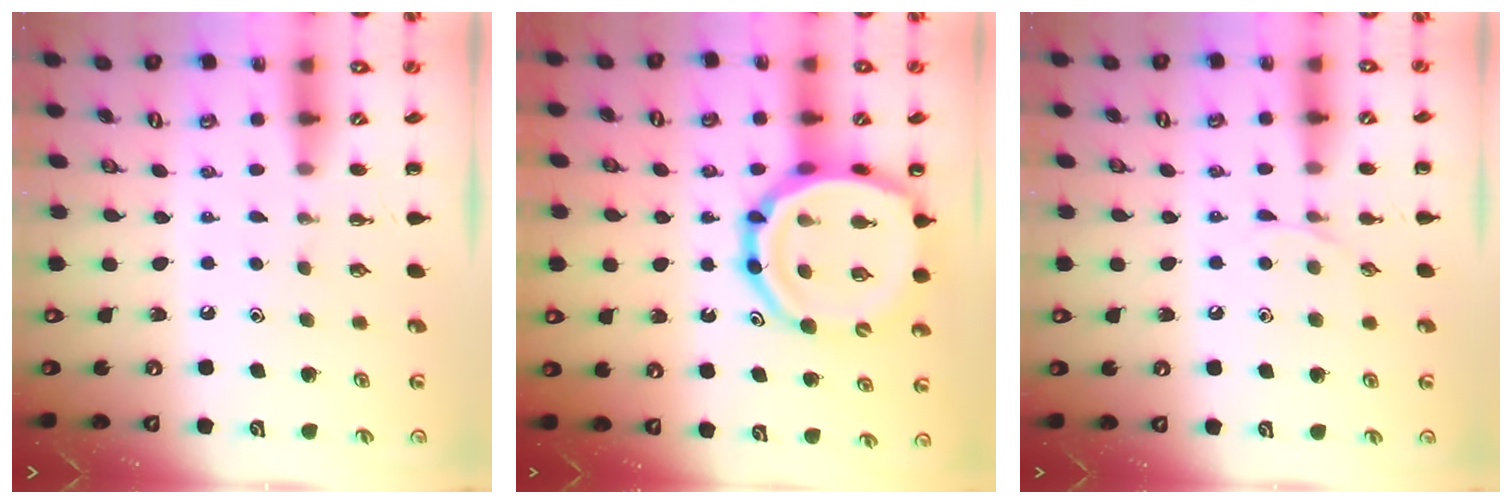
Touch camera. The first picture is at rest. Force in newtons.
{"total": 19.4, "press": 18.8, "slide": 4.5}
{"total": 4.2, "press": 4.0, "slide": 1.3}